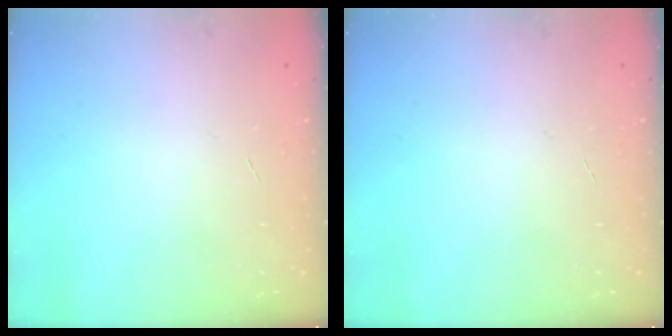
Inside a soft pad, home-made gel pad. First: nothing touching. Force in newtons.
{"total": 0.0}